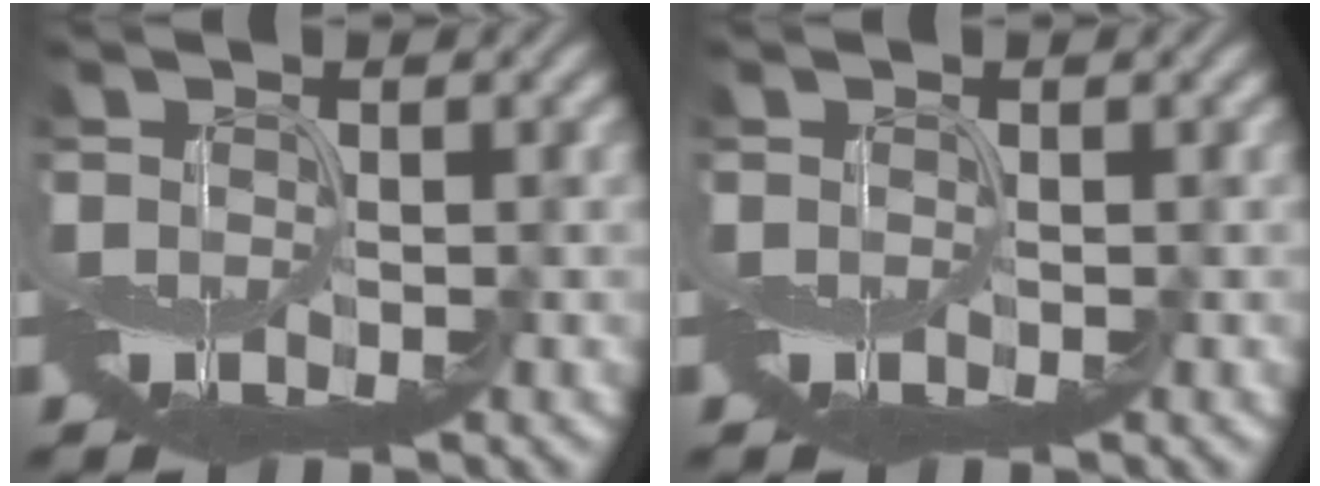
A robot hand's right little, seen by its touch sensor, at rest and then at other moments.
{"total": 0.0}